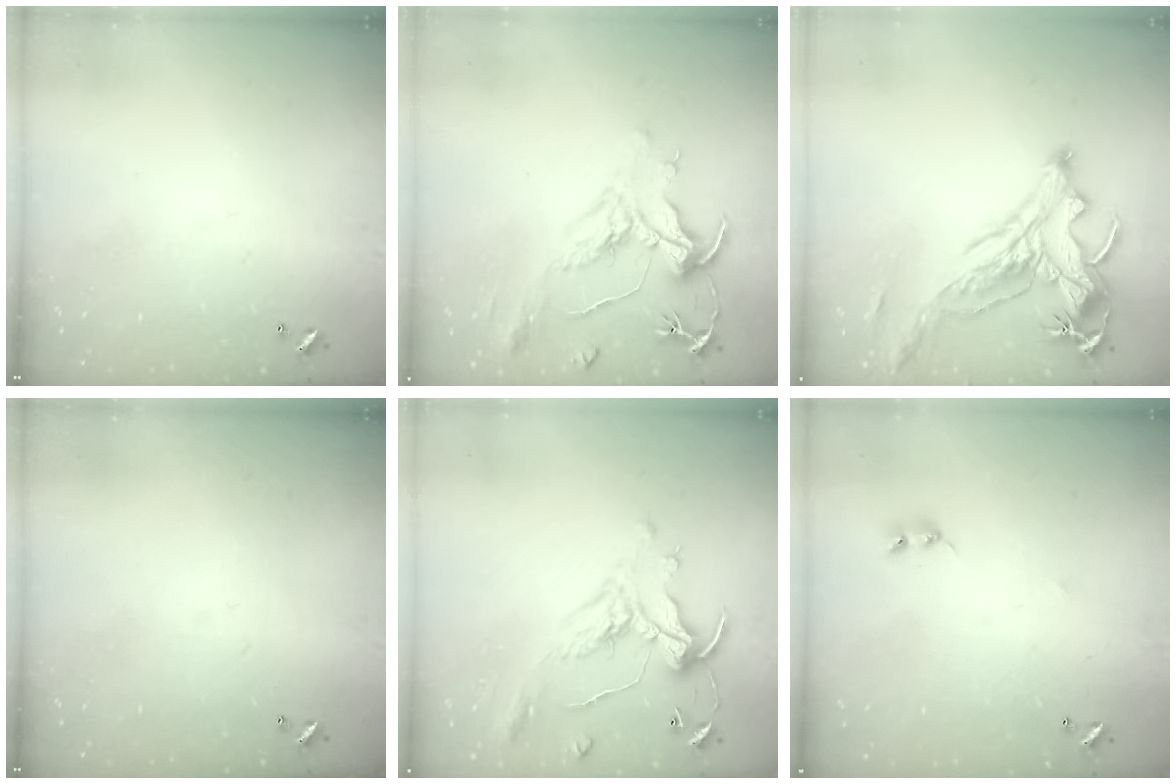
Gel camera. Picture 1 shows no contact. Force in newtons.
{"total": 2.1, "press": 1.6, "slide": 1.4}
{"total": 2.9, "press": 2.5, "slide": 1.3}
{"total": 0.0}
{"total": 1.8, "press": 1.5, "slide": 1.1}
{"total": 2.7, "press": 2.7, "slide": 0.3}